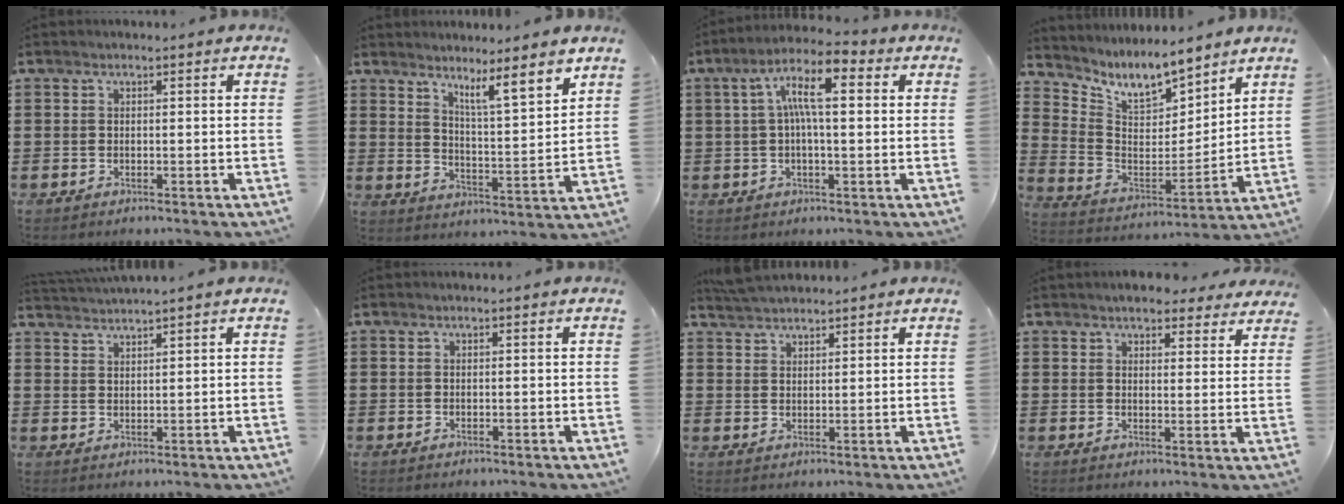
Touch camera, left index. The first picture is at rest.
{"total": 6.1, "force": [5.2, -0.3, 3.1], "torque": [-0.056, -0.045, 0.080]}
{"total": 8.6, "force": [2.2, 2.6, 7.9], "torque": [-0.147, 0.009, 0.034]}
{"total": 8.0, "force": [7.4, 2.1, 2.3], "torque": [-0.077, -0.051, 0.132]}
{"total": 2.1, "force": [2.0, -0.6, -0.1], "torque": [-0.003, -0.004, 0.038]}
{"total": 0.0}
{"total": 3.7, "force": [3.6, 0.8, 0.3], "torque": [-0.016, -0.004, 0.072]}
{"total": 4.4, "force": [4.2, 0.8, 0.9], "torque": [-0.023, -0.013, 0.077]}